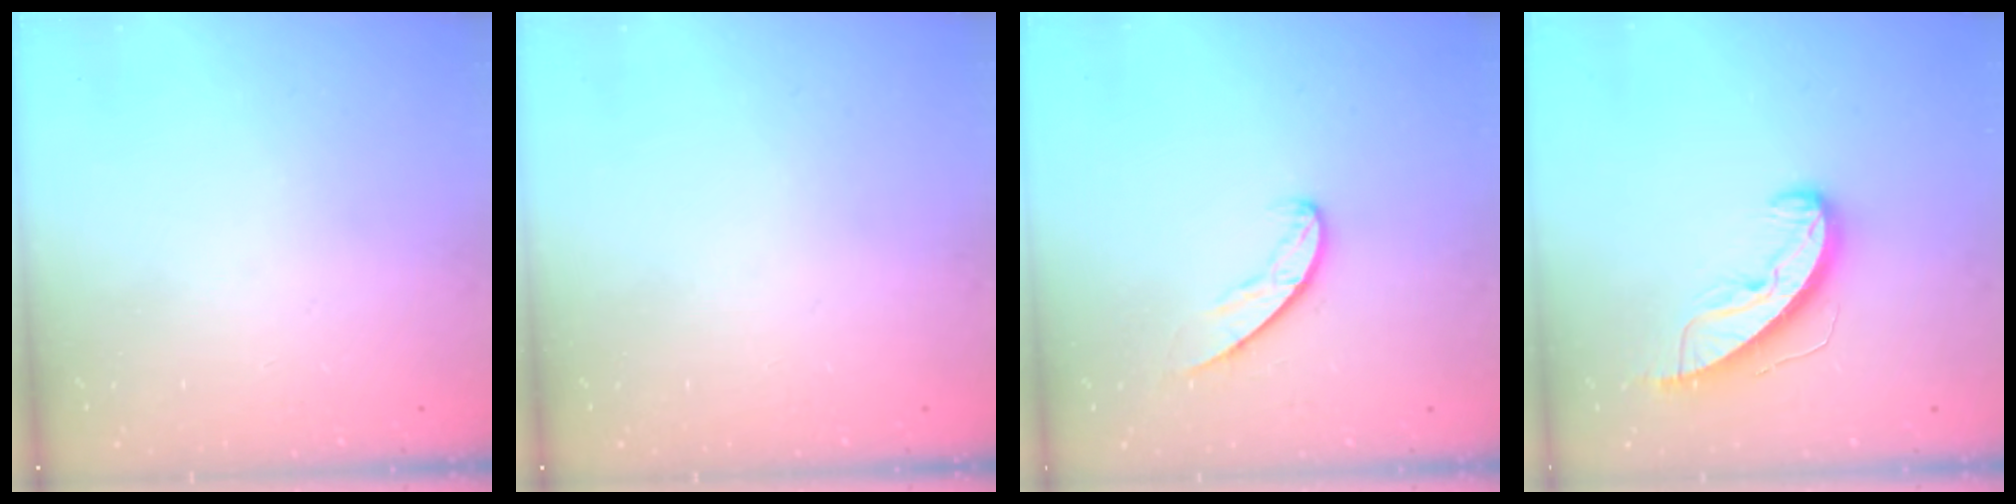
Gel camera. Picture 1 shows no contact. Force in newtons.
{"total": 0.0}
{"total": 5.9, "press": 5.9, "slide": 0.4}
{"total": 9.4, "press": 9.4, "slide": 0.5}